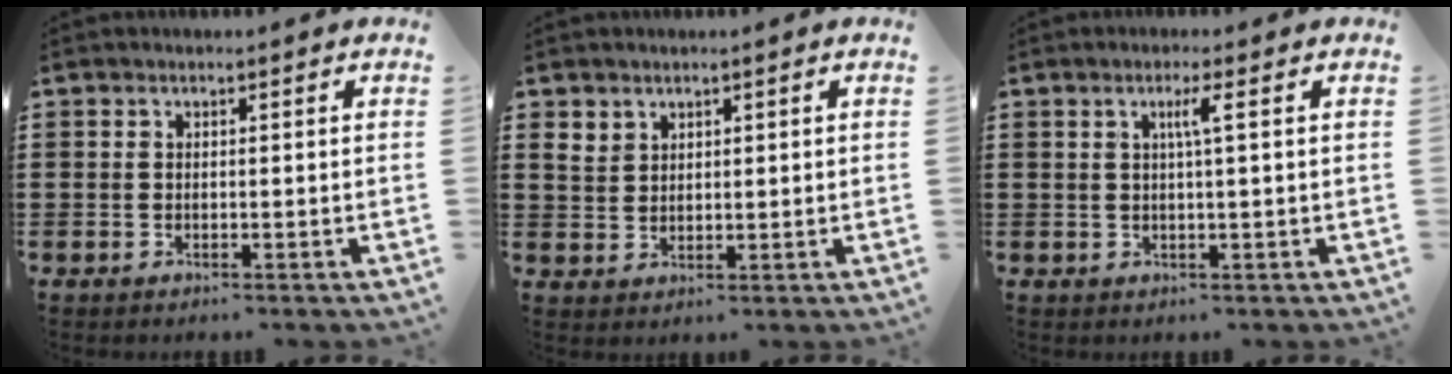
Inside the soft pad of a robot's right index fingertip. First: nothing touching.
{"total": 2.6, "force": [1.8, 1.9, 0.5], "torque": [-0.019, 0.009, 0.034]}
{"total": 2.5, "force": [0.6, -0.2, 2.5], "torque": [-0.048, -0.002, 0.006]}